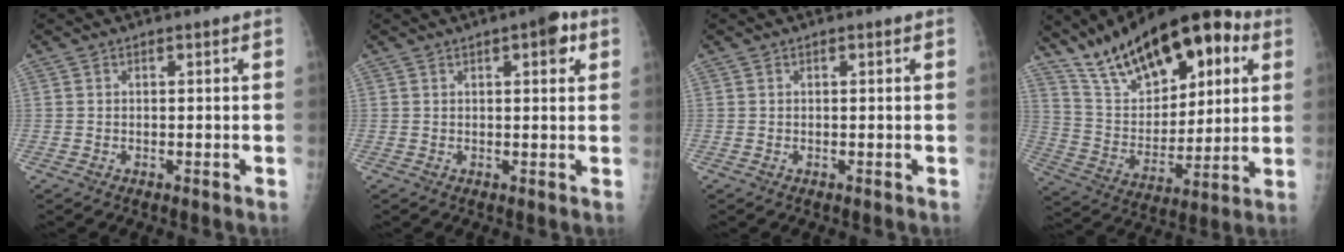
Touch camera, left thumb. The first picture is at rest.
{"total": 4.8, "force": [2.2, 1.6, 3.9], "torque": [-0.039, -0.002, 0.022]}
{"total": 0.0}
{"total": 25.0, "force": [14.0, 11.7, 17.1], "torque": [-0.238, -0.031, 0.244]}